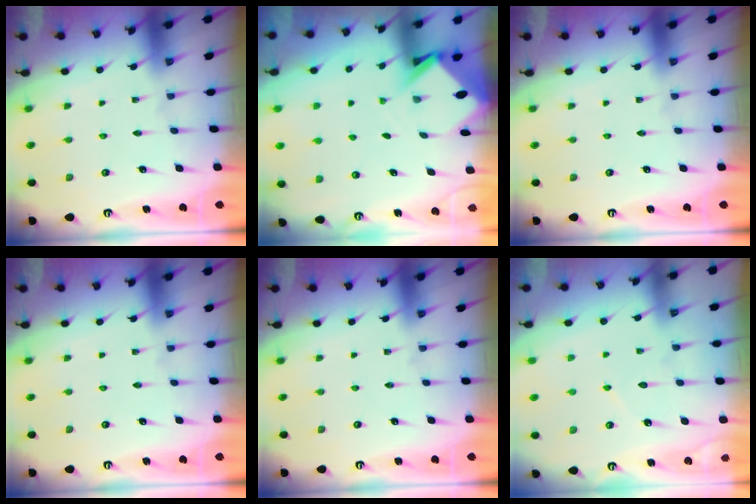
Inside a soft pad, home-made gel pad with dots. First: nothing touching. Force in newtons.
{"total": 3.6, "press": 3.6, "slide": 0.2}
{"total": 0.0}
{"total": 0.0}
{"total": 0.0}
{"total": 7.1, "press": 7.0, "slide": 0.8}